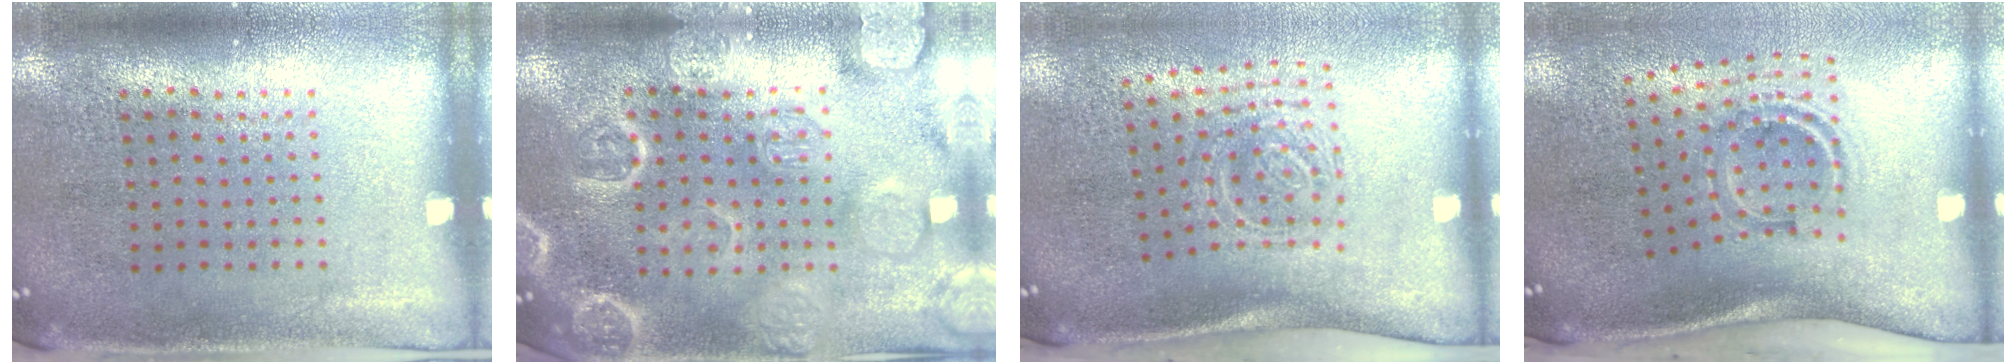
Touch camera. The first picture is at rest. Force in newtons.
{"total": 3.6, "press": 3.6, "slide": 0.4}
{"total": 1.9, "press": 1.3, "slide": 1.4}
{"total": 1.9, "press": 1.2, "slide": 1.5}